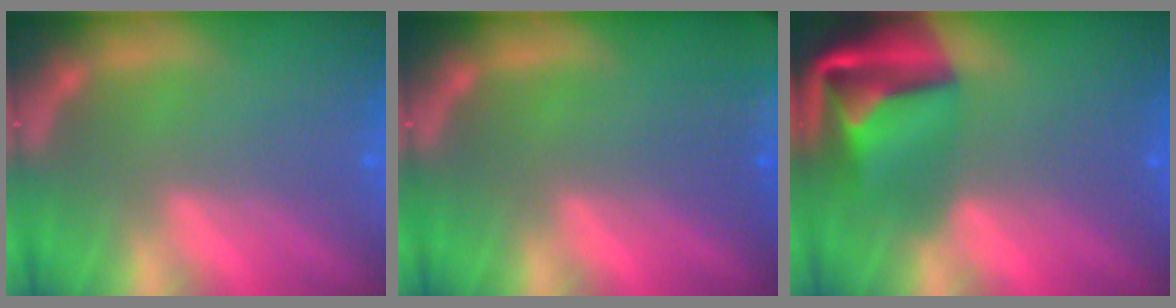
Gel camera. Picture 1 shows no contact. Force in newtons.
{"total": 10.0}
{"total": 9.5}